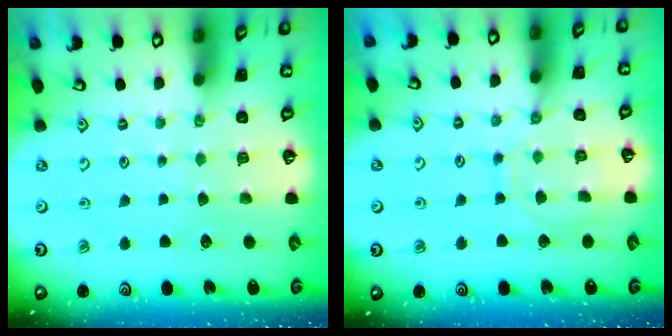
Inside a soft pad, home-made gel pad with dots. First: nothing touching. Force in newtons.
{"total": 8.9, "press": 8.9, "slide": 0.8}